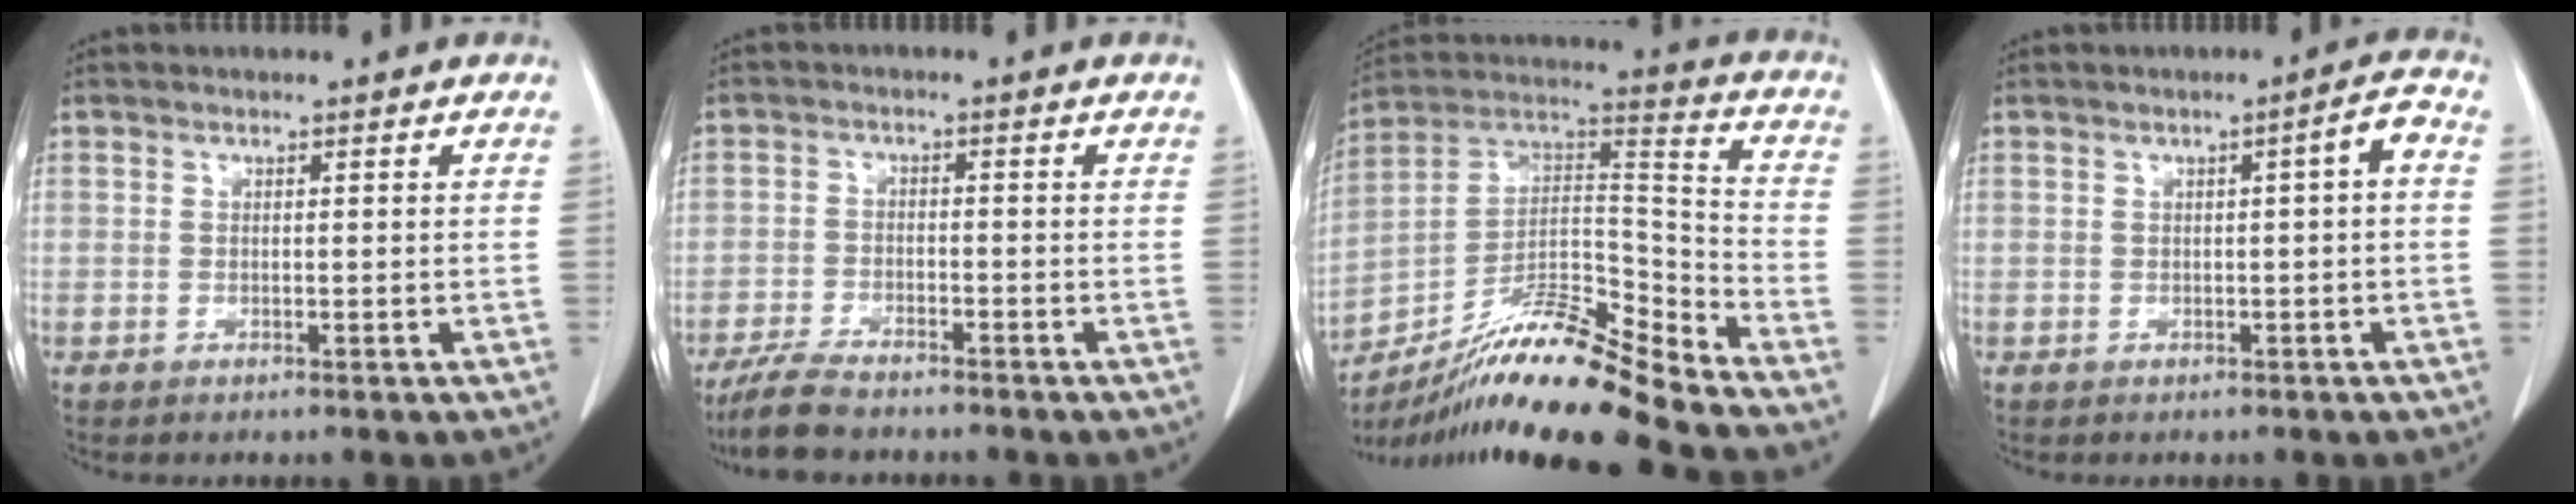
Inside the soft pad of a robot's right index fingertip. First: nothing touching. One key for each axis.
{"total": 6.1, "fx": -5.2, "fy": 1.5, "fz": 2.7, "tx": -0.056, "ty": -0.014, "tz": -0.095}
{"total": 17.6, "fx": -14.3, "fy": -0.3, "fz": 10.3, "tx": -0.188, "ty": 0.020, "tz": -0.256}
{"total": 2.9, "fx": 0.2, "fy": -0.1, "fz": 2.9, "tx": -0.042, "ty": 0.008, "tz": 0.004}